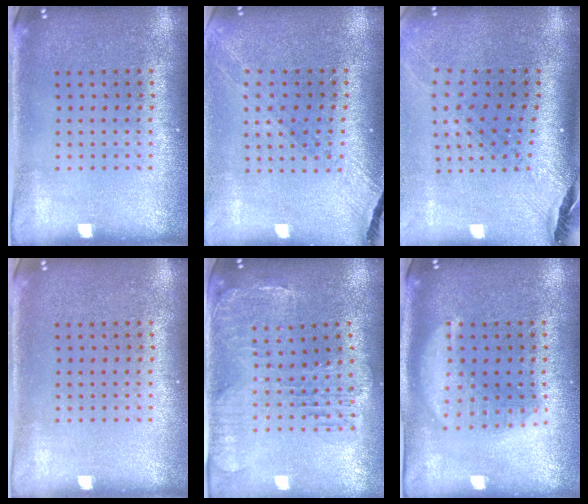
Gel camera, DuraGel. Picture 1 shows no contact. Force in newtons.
{"total": 1.4, "press": 1.3, "slide": 0.2}
{"total": 1.8, "press": 1.5, "slide": 0.9}
{"total": 0.0}
{"total": 1.5, "press": 1.5, "slide": 0.4}
{"total": 2.9, "press": 2.9, "slide": 0.3}